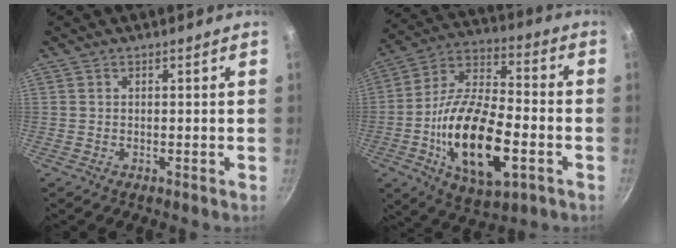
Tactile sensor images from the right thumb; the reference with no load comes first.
{"total": 22.3, "force": [-6.0, 10.3, 18.9], "torque": [-0.335, 0.024, -0.109]}